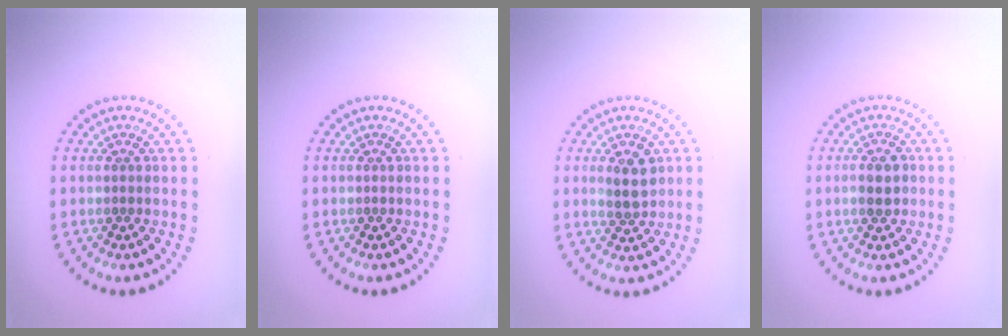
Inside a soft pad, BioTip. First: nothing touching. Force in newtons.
{"total": 0.0}
{"total": 2.8, "press": 2.7, "slide": 0.7}
{"total": 2.2, "press": 2.2, "slide": 0.0}